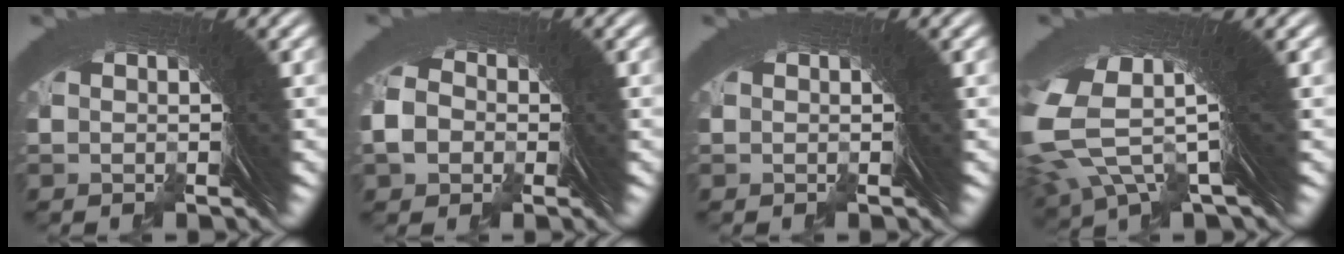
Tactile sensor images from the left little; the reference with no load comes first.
{"total": 2.8, "force": [-0.5, 2.7, 0.7], "torque": [-0.005, 0.012, -0.018]}
{"total": 0.0}
{"total": 9.9, "force": [2.7, 5.1, 8.1], "torque": [-0.190, -0.013, 0.047]}